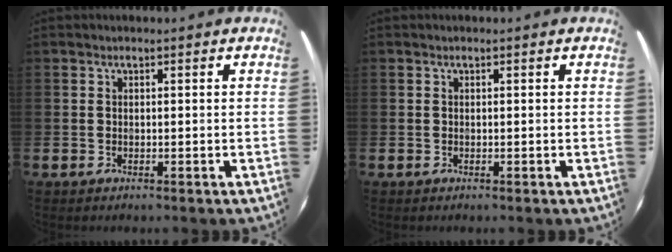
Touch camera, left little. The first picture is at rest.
{"total": 0.0}